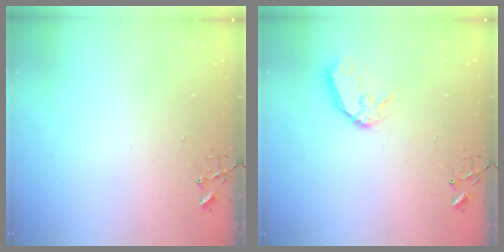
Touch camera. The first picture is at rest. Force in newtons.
{"total": 11.3, "press": 11.2, "slide": 1.5}